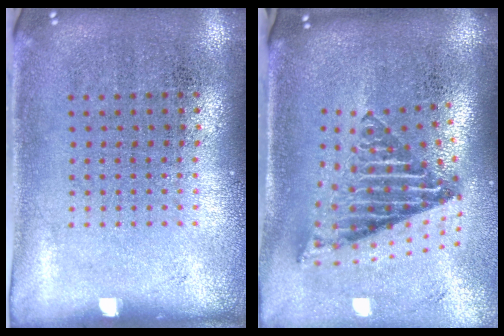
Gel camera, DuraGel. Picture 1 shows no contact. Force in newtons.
{"total": 2.8, "press": 1.7, "slide": 2.2}